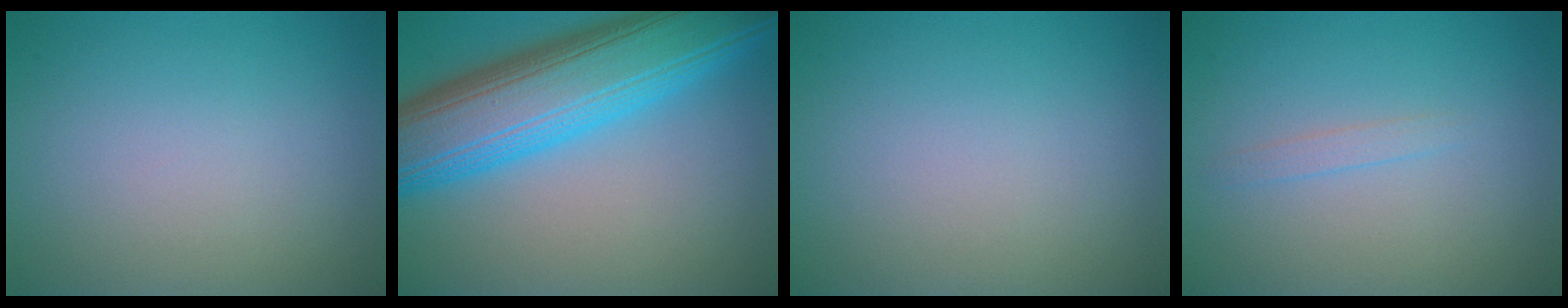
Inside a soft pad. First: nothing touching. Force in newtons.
{"total": 12.1, "press": 12.1, "slide": 0.4}
{"total": 0.0}
{"total": 0.8, "press": 0.8, "slide": 0.1}